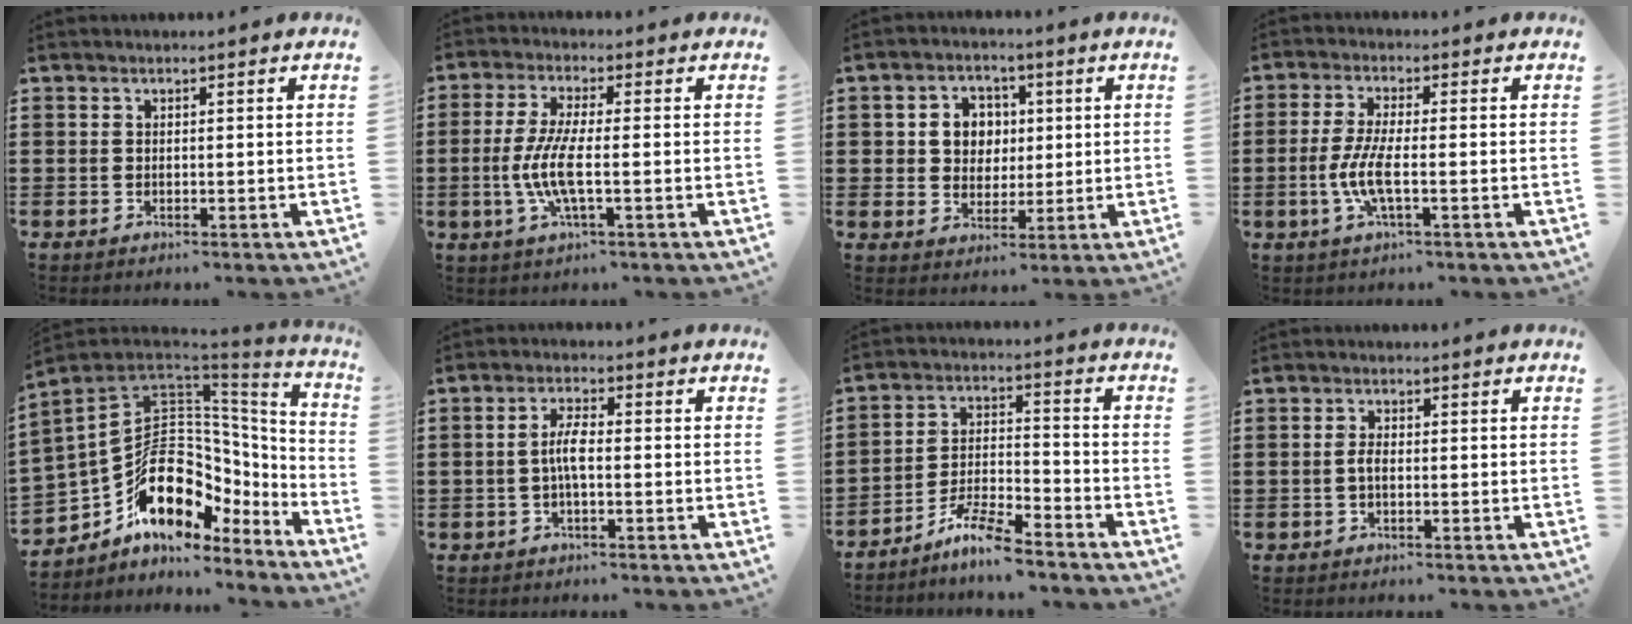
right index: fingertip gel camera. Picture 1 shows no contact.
{"total": 6.9, "force": [-1.5, 1.3, 6.6], "torque": [-0.157, -0.018, -0.038]}
{"total": 5.4, "force": [0.9, 5.0, 2.0], "torque": [-0.052, 0.014, 0.012]}
{"total": 6.0, "force": [-1.6, 1.3, 5.6], "torque": [-0.131, -0.011, -0.038]}
{"total": 15.3, "force": [-2.7, 10.8, 10.4], "torque": [-0.206, -0.011, -0.046]}
{"total": 3.6, "force": [-0.6, 1.1, 3.4], "torque": [-0.076, -0.001, -0.016]}
{"total": 7.1, "force": [-6.3, 0.6, 3.4], "torque": [-0.076, 0.000, -0.121]}
{"total": 1.7, "force": [-0.3, 0.7, 1.6], "torque": [-0.037, -0.001, -0.009]}